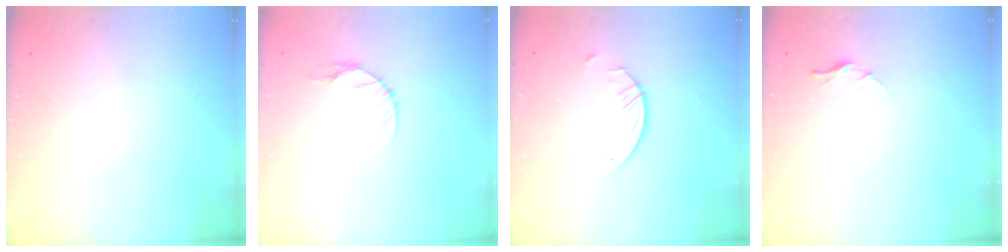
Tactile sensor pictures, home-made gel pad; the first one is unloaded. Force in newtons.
{"total": 5.3, "press": 5.2, "slide": 0.5}
{"total": 3.5, "press": 3.5, "slide": 0.4}
{"total": 4.5, "press": 4.4, "slide": 0.4}